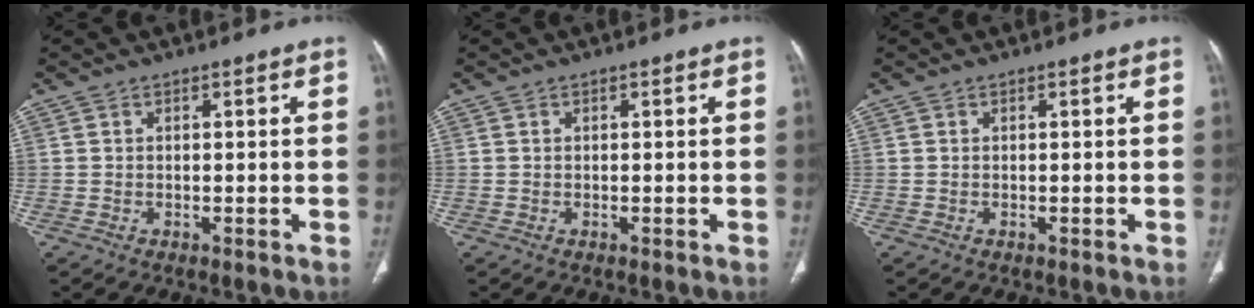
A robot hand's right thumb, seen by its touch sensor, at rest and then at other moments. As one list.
[{"total": 0.0}, {"total": 0.0}]